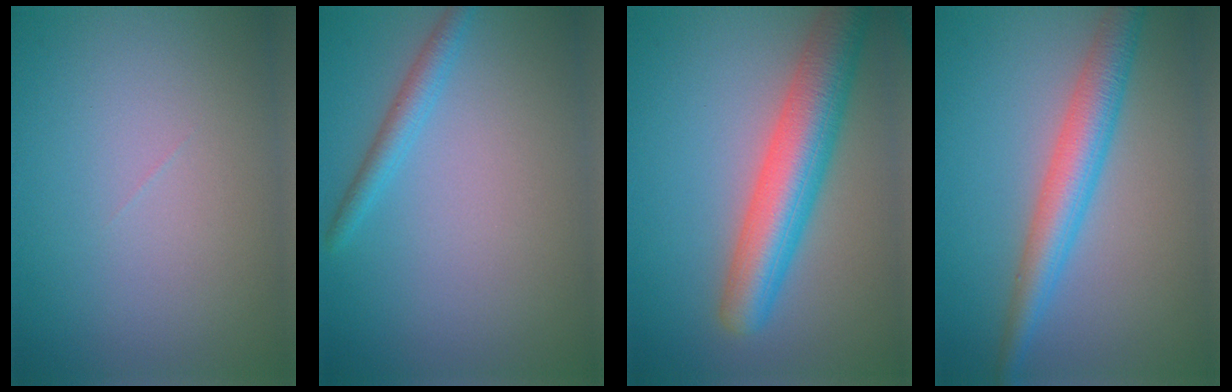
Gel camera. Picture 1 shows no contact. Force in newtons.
{"total": 1.9, "press": 1.9, "slide": 0.1}
{"total": 7.4, "press": 7.4, "slide": 0.4}
{"total": 4.7, "press": 4.7, "slide": 0.0}